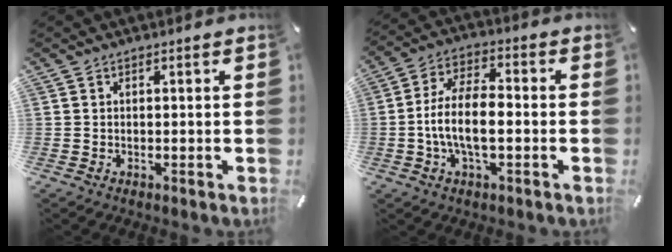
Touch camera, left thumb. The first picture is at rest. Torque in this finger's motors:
{"motor_torque": [1.23, 3.04, 0.99, -0.36, 0.59]}